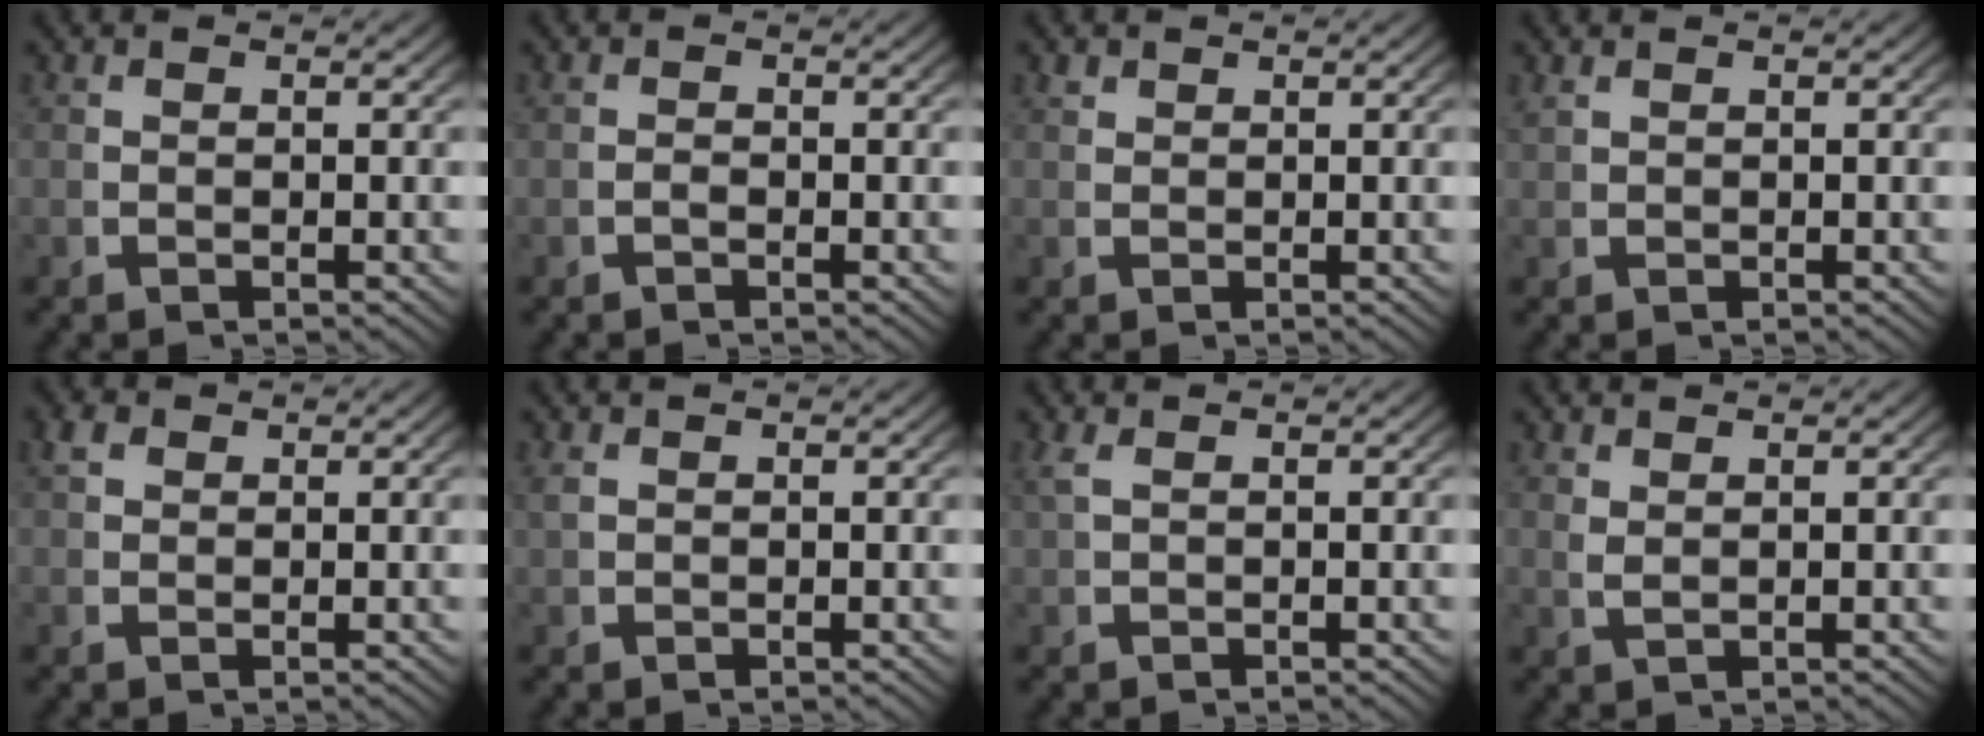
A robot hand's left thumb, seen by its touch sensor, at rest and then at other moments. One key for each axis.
{"total": 0.5, "fx": -0.5, "fy": 0.1, "fz": 0.2, "tx": -0.005, "ty": -0.002, "tz": -0.008}
{"total": 0.9, "fx": 0.9, "fy": 0.2, "fz": 0.2, "tx": -0.003, "ty": -0.003, "tz": 0.023}
{"total": 0.7, "fx": 0.7, "fy": -0.2, "fz": 0.2, "tx": -0.008, "ty": 0.000, "tz": 0.020}
{"total": 1.6, "fx": 1.1, "fy": 0.9, "fz": 0.6, "tx": -0.017, "ty": -0.005, "tz": 0.026}
{"total": 0.6, "fx": 0.5, "fy": 0.2, "fz": 0.3, "tx": -0.011, "ty": -0.002, "tz": 0.016}
{"total": 1.0, "fx": 0.5, "fy": 0.0, "fz": 0.8, "tx": -0.026, "ty": 0.002, "tz": 0.018}
{"total": 1.3, "fx": 1.1, "fy": 0.1, "fz": 0.6, "tx": -0.018, "ty": -0.004, "tz": 0.030}